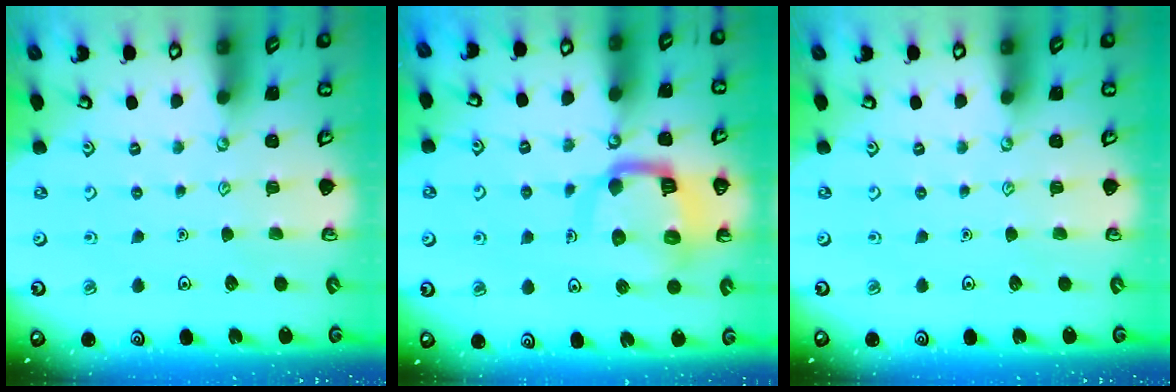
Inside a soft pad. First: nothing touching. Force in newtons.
{"total": 12.6, "press": 12.6, "slide": 1.4}
{"total": 0.0}